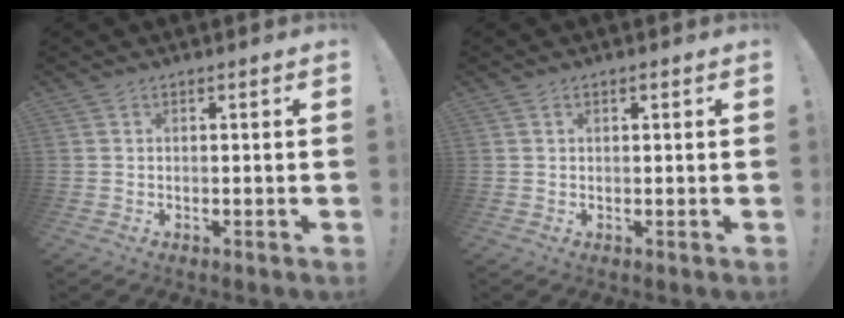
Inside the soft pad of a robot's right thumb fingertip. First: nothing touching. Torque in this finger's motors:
{"motor_torque": [-0.01, -0.08, -0.17, 0.12, 0.10]}